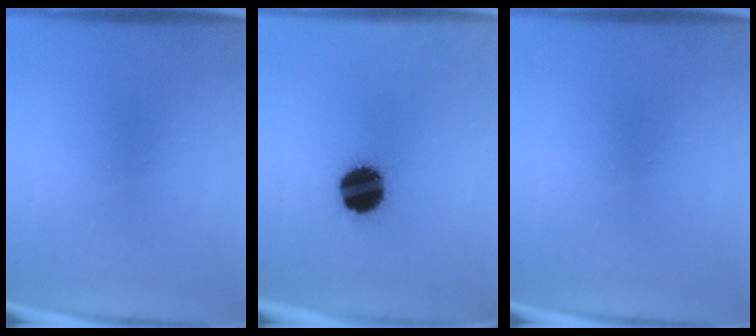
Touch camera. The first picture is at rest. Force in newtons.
{"total": 13.3}
{"total": 0.0}